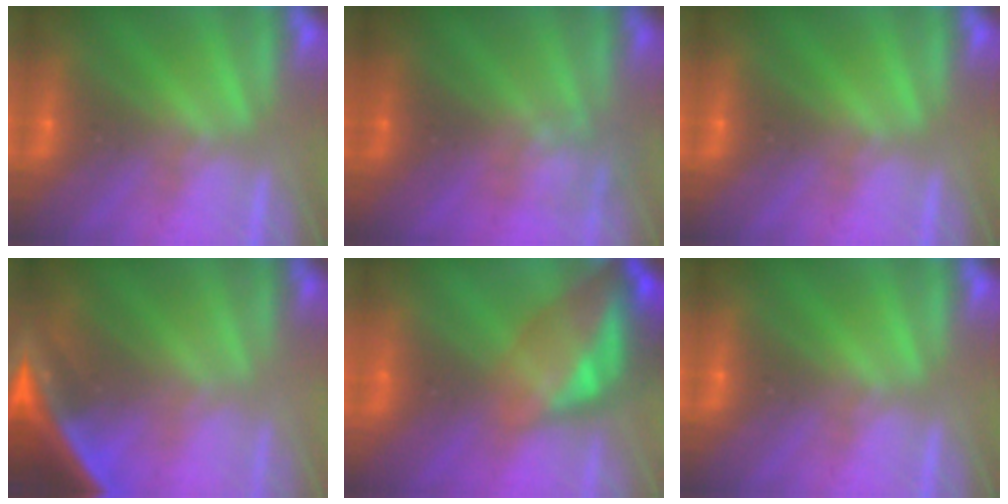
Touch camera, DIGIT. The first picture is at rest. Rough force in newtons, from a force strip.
{"total": 2.4}
{"total": 0.0}
{"total": 7.4}
{"total": 7.6}
{"total": 0.0}